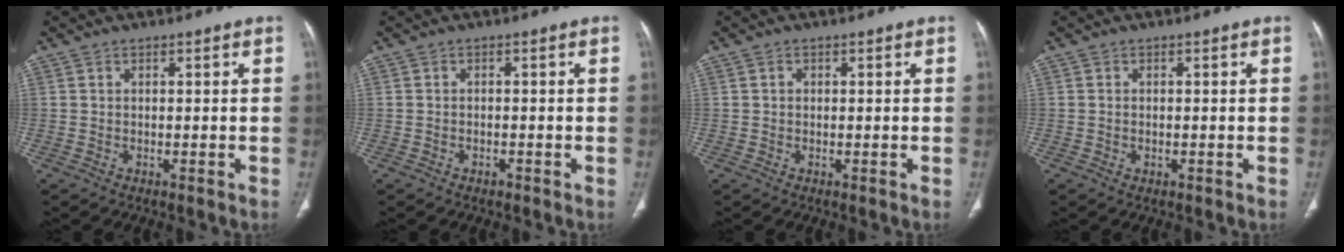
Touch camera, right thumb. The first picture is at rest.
{"total": 0.8, "force": [-0.6, 0.5, 0.3], "torque": [-0.008, 0.003, -0.010]}
{"total": 0.7, "force": [0.2, 0.6, 0.3], "torque": [-0.005, 0.001, 0.004]}
{"total": 0.8, "force": [-0.2, 0.5, 0.6], "torque": [-0.015, 0.003, -0.003]}